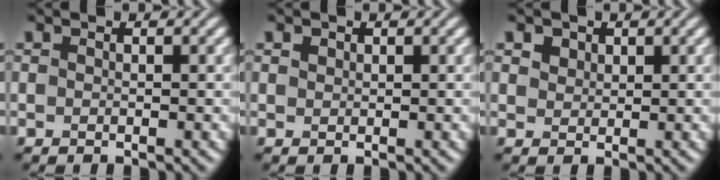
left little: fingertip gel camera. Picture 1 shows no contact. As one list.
[{"total": 0.7, "force": [0.5, 0.5, 0.2], "torque": [-0.004, -0.001, 0.010]}, {"total": 2.9, "force": [1.9, 1.8, 1.2], "torque": [-0.034, 0.007, 0.030]}]